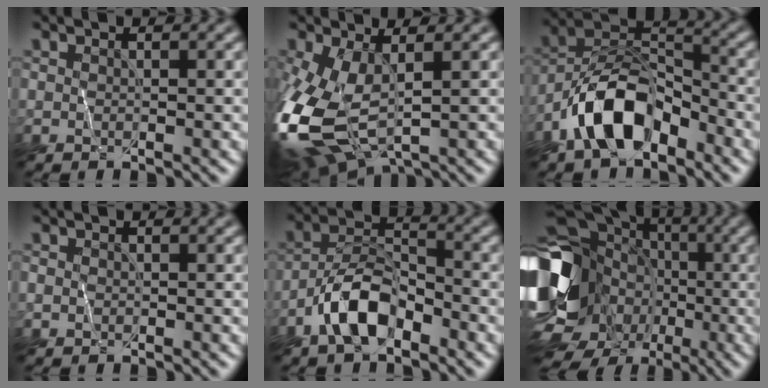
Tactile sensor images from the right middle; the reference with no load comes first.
{"total": 11.9, "force": [-2.3, 6.2, 9.8], "torque": [-0.255, -0.031, -0.032]}
{"total": 8.0, "force": [-4.6, 4.1, 5.2], "torque": [-0.087, 0.013, -0.092]}
{"total": 1.1, "force": [-0.1, 0.9, 0.6], "torque": [-0.013, -0.002, -0.004]}
{"total": 5.9, "force": [-3.4, 2.7, 4.0], "torque": [-0.069, 0.011, -0.069]}
{"total": 19.7, "force": [-4.0, 16.5, 10.0], "torque": [-0.200, -0.014, -0.088]}